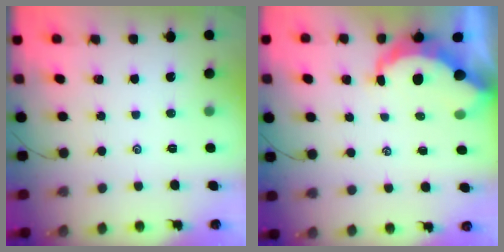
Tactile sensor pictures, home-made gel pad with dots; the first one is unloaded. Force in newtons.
{"total": 6.8, "press": 6.7, "slide": 0.9}